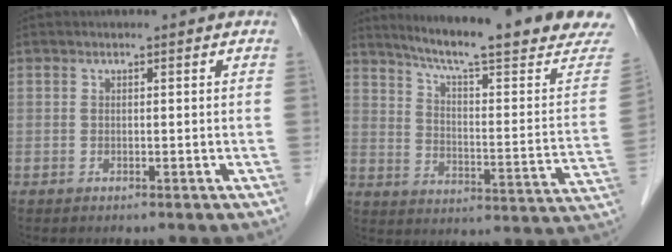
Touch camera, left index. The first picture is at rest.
{"total": 23.0, "force": [19.4, 0.7, 12.4], "torque": [-0.179, -0.052, 0.255]}